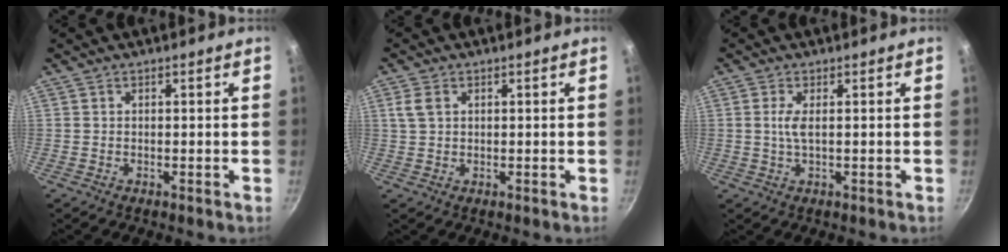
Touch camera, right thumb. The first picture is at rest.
{"total": 2.9, "force": [1.0, 2.0, 1.9], "torque": [-0.034, 0.003, 0.019]}
{"total": 2.6, "force": [0.4, 0.7, 2.5], "torque": [-0.059, 0.000, 0.007]}